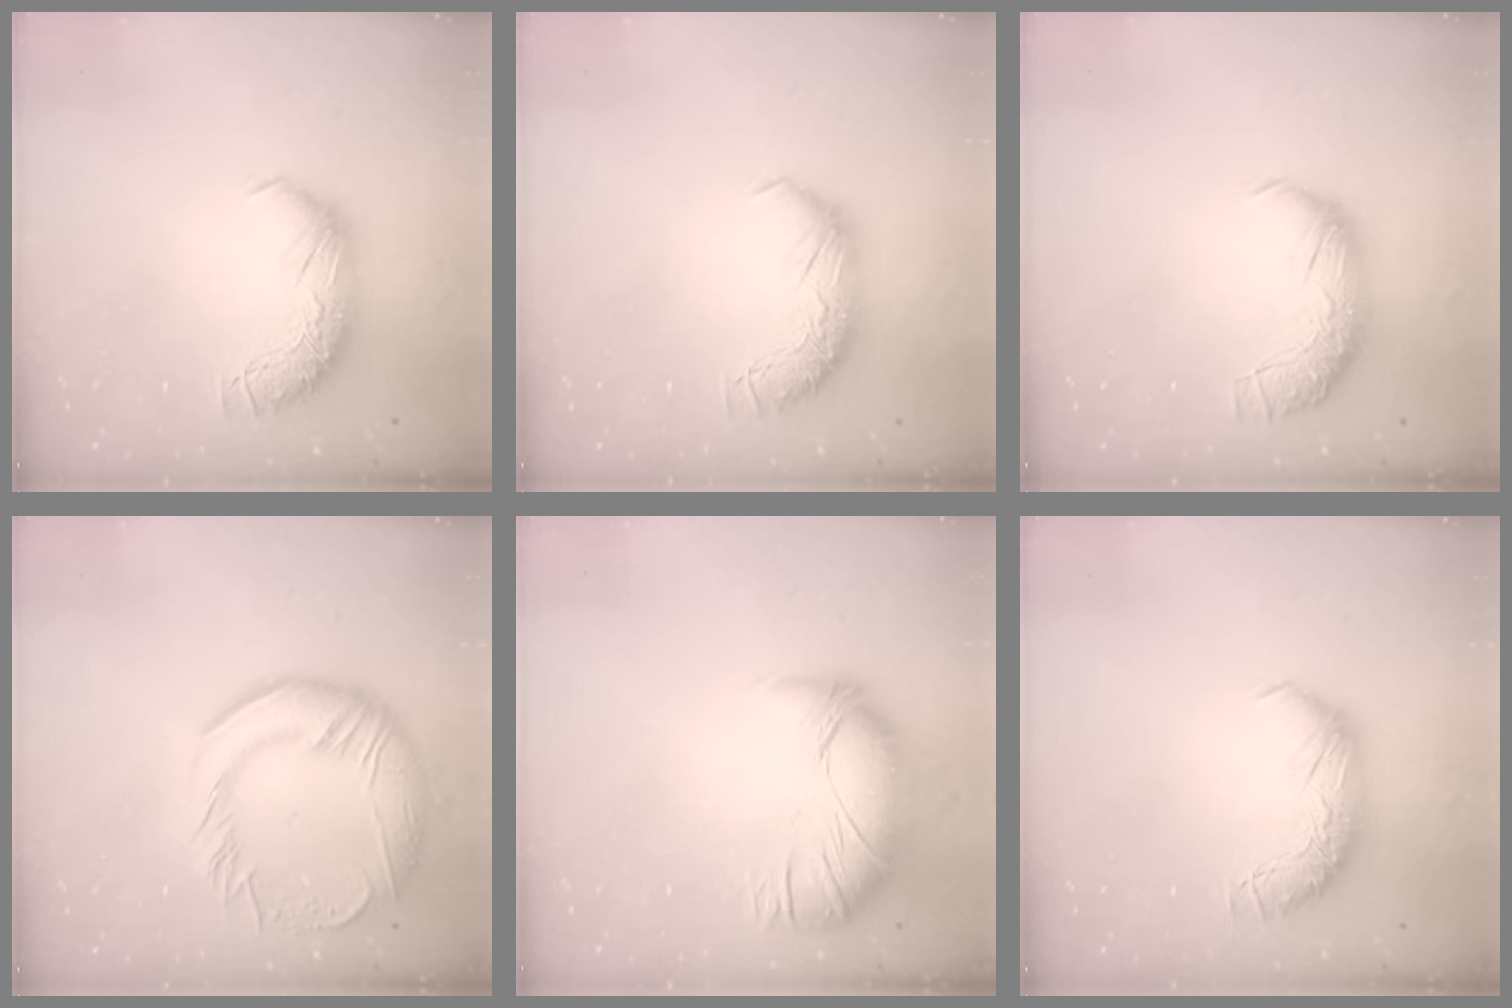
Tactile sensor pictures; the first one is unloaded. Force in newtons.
{"total": 0.0}
{"total": 2.4, "press": 1.0, "slide": 2.2}
{"total": 8.8, "press": 8.3, "slide": 3.1}
{"total": 2.7, "press": 1.1, "slide": 2.5}
{"total": 0.0}